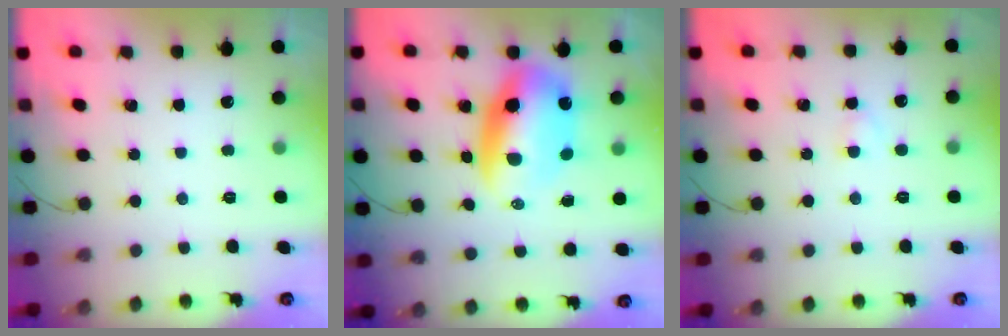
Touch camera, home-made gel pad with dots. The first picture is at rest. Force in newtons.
{"total": 11.9, "press": 11.5, "slide": 3.3}
{"total": 1.5, "press": 1.3, "slide": 0.7}